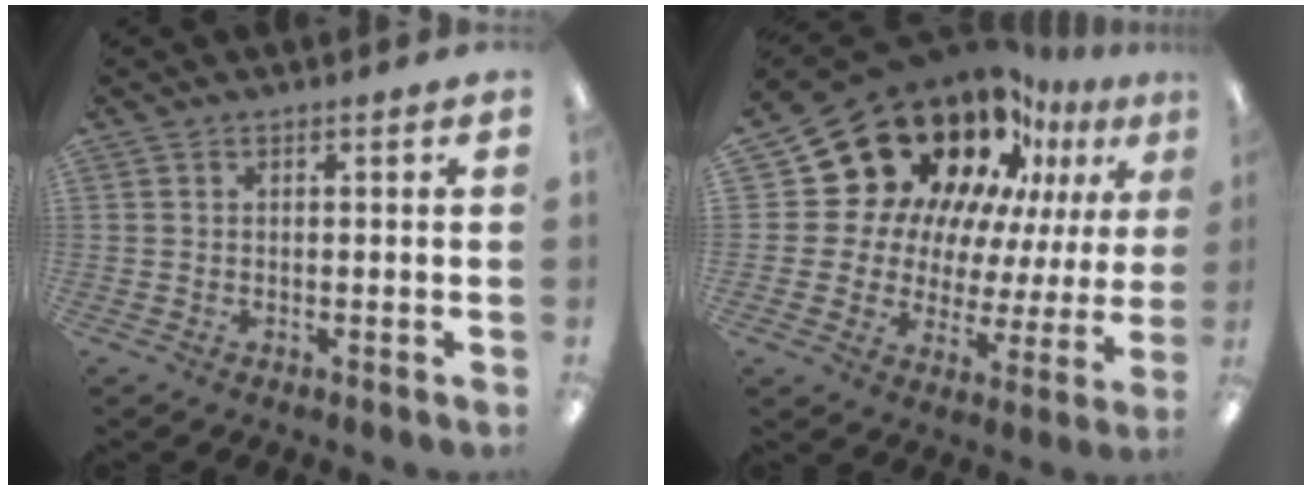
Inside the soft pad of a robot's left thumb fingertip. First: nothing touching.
{"total": 23.1, "force": [16.2, 14.4, 8.2], "torque": [-0.138, -0.121, 0.314]}